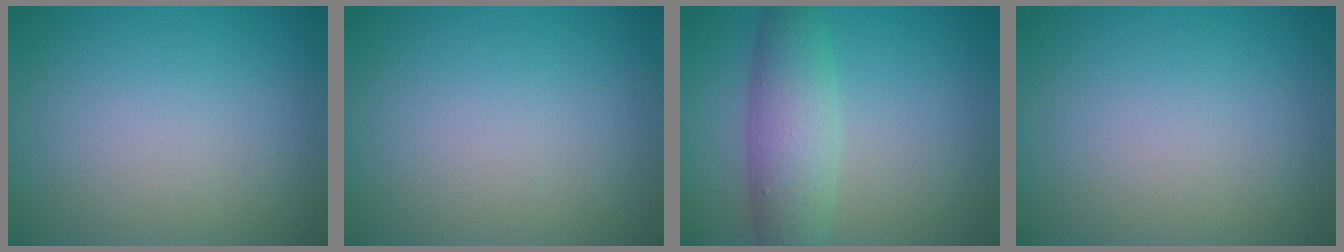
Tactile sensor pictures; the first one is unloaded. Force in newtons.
{"total": 0.0}
{"total": 4.9, "press": 4.9, "slide": 0.1}
{"total": 0.0}